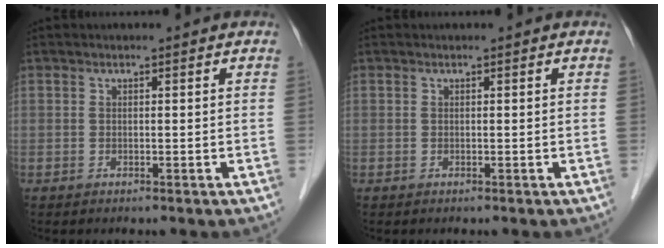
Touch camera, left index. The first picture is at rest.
{"total": 0.0}